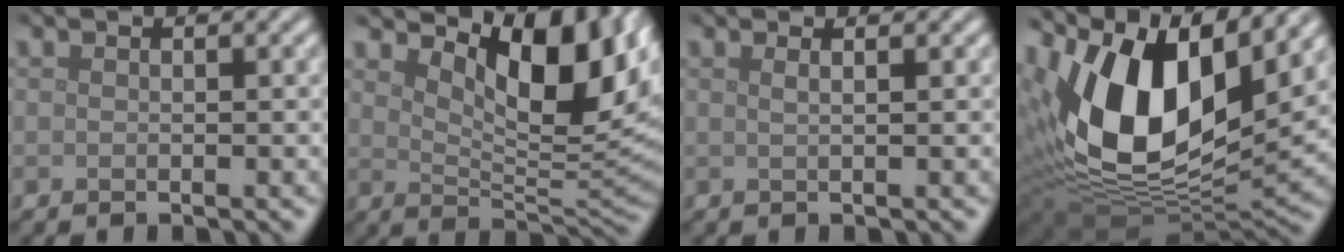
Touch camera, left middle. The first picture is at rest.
{"total": 10.1, "force": [4.8, 3.9, 7.9], "torque": [-0.115, -0.007, 0.081]}
{"total": 1.4, "force": [0.7, 0.6, 1.1], "torque": [-0.004, -0.002, -0.002]}
{"total": 15.7, "force": [4.6, 8.8, 12.1], "torque": [-0.232, 0.002, 0.079]}